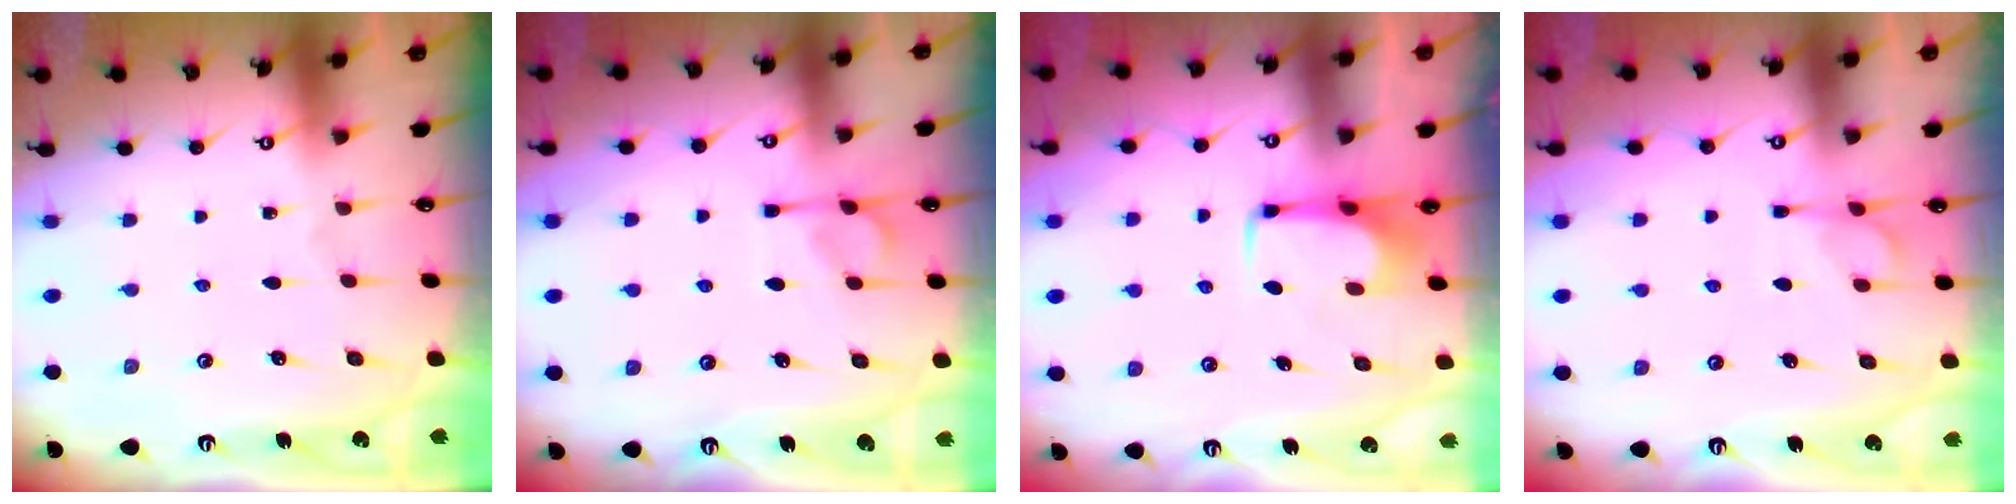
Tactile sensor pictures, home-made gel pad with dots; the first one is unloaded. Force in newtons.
{"total": 7.2, "press": 7.1, "slide": 0.9}
{"total": 1.6, "press": 1.5, "slide": 0.4}
{"total": 1.2, "press": 0.2, "slide": 1.2}